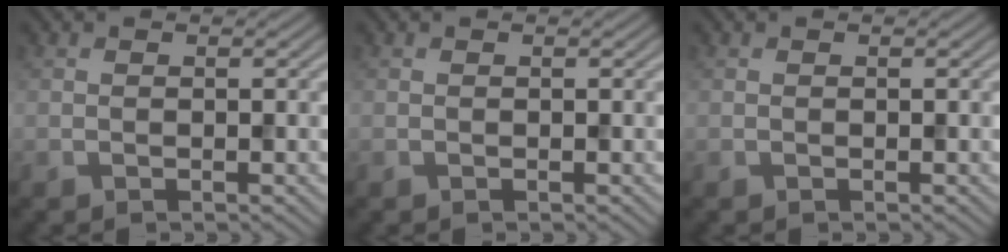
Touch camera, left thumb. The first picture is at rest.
{"total": 0.0}
{"total": 0.0}